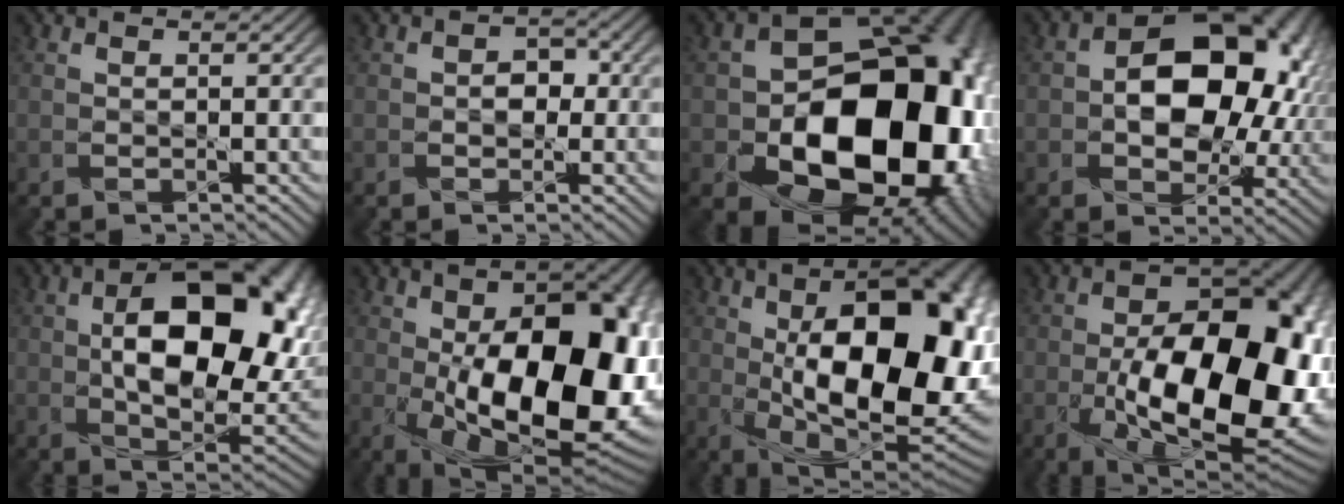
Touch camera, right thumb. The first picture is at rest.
{"total": 1.9, "force": [-0.2, 1.6, 1.1], "torque": [-0.019, 0.003, -0.007]}
{"total": 21.9, "force": [-3.7, 15.7, 14.8], "torque": [-0.228, -0.051, -0.031]}
{"total": 14.7, "force": [1.2, 9.8, 10.8], "torque": [-0.151, 0.008, 0.025]}
{"total": 18.1, "force": [2.5, 10.1, 14.8], "torque": [-0.214, -0.007, 0.041]}
{"total": 20.5, "force": [-1.6, 10.8, 17.3], "torque": [-0.251, -0.005, -0.023]}
{"total": 20.3, "force": [1.1, 10.5, 17.3], "torque": [-0.240, 0.012, 0.003]}
{"total": 19.8, "force": [-3.5, 10.7, 16.4], "torque": [-0.240, -0.028, -0.038]}